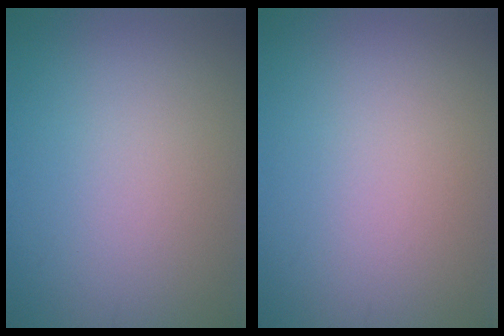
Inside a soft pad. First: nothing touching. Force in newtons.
{"total": 0.0}